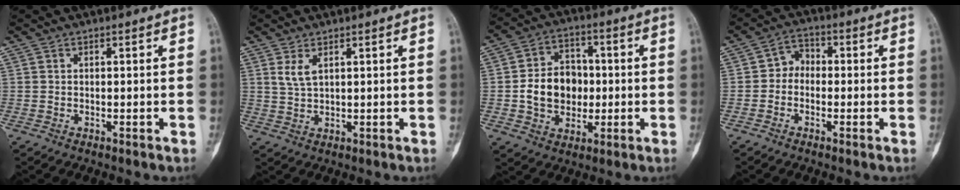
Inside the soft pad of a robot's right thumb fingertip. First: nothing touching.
{"total": 2.8, "force": [1.5, 1.0, 2.1], "torque": [-0.044, -0.004, 0.040]}
{"total": 11.7, "force": [-0.6, 9.2, 7.2], "torque": [-0.089, 0.020, -0.010]}
{"total": 4.2, "force": [-0.8, 3.4, 2.3], "torque": [-0.014, 0.020, -0.028]}